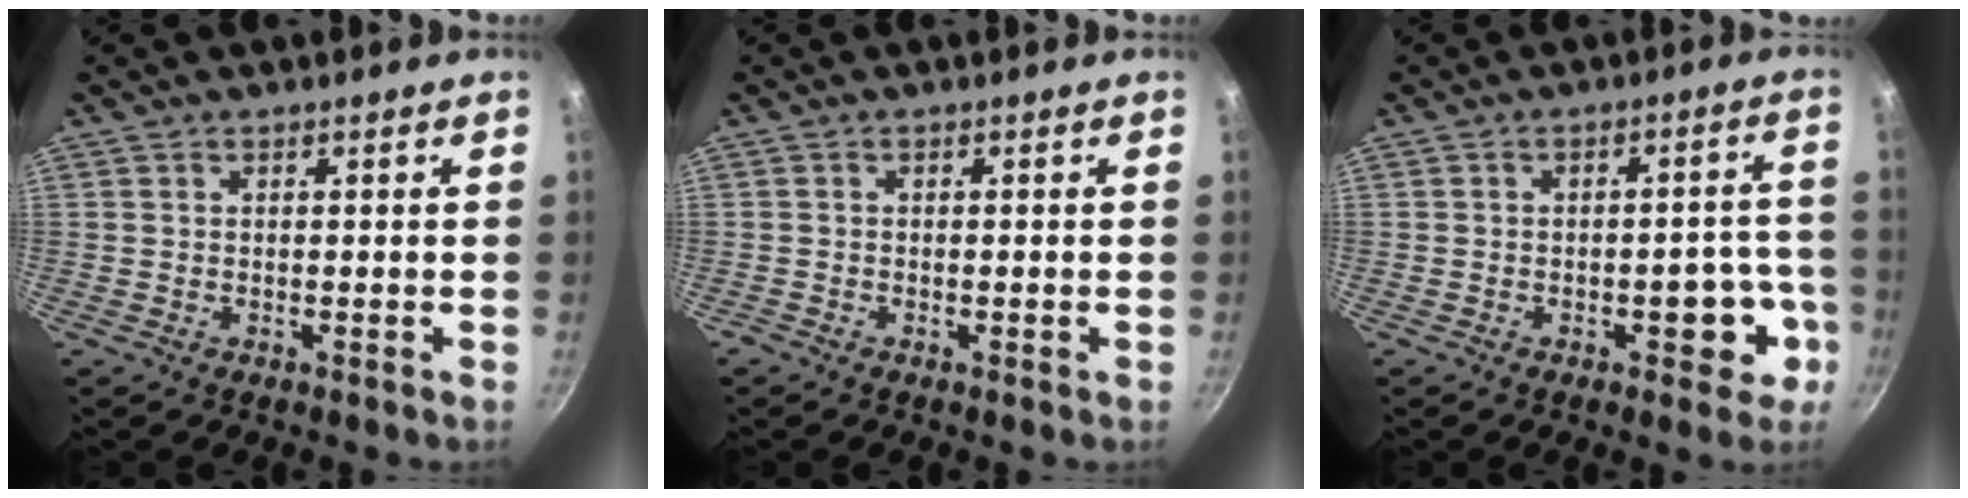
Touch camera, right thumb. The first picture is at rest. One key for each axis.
{"total": 0.5, "fx": -0.4, "fy": 0.2, "fz": 0.3, "tx": -0.007, "ty": 0.002, "tz": -0.009}
{"total": 8.0, "fx": -3.2, "fy": 4.2, "fz": 6.0, "tx": -0.031, "ty": 0.030, "tz": -0.038}